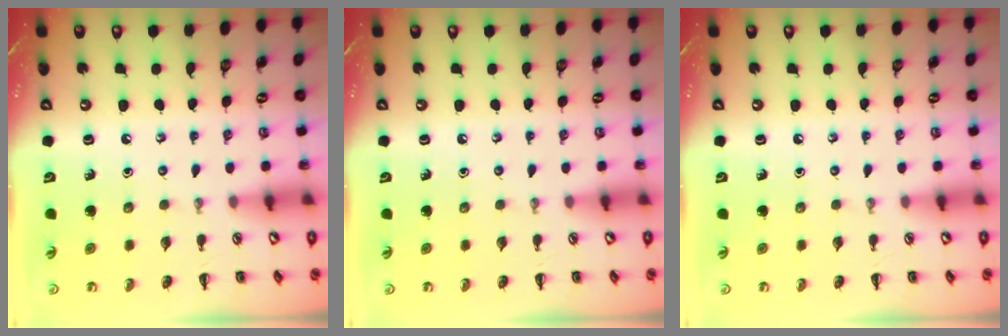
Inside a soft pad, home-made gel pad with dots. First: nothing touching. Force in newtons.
{"total": 0.0}
{"total": 0.0}